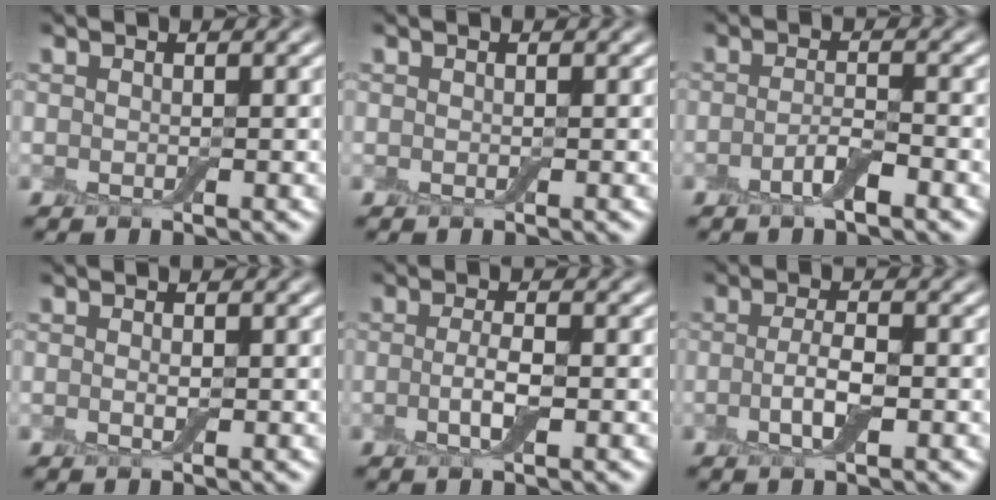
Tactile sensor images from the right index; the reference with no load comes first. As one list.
[{"total": 0.0}, {"total": 2.3, "force": [-1.2, 0.6, 1.9], "torque": [-0.036, 0.005, -0.028]}, {"total": 0.7, "force": [0.0, 0.3, 0.7], "torque": [-0.015, -0.003, -0.001]}, {"total": 2.4, "force": [-0.5, 0.7, 2.3], "torque": [-0.046, -0.001, -0.015]}, {"total": 2.8, "force": [-0.7, 0.8, 2.6], "torque": [-0.052, 0.000, -0.017]}]